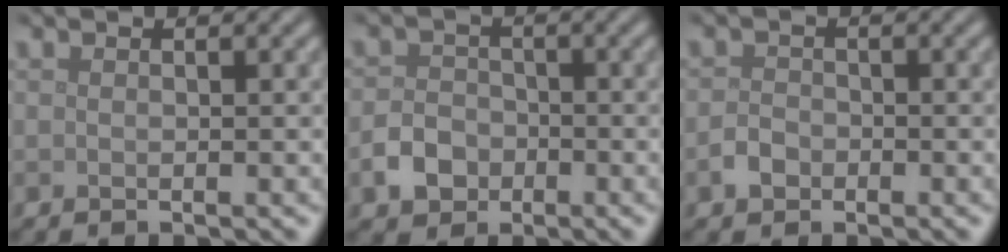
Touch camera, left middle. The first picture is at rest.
{"total": 3.2, "force": [-1.4, 2.6, 1.3], "torque": [-0.024, 0.001, -0.029]}
{"total": 1.8, "force": [-0.9, 1.4, 0.7], "torque": [-0.011, 0.002, -0.022]}